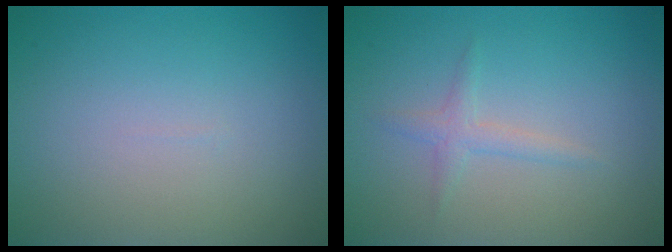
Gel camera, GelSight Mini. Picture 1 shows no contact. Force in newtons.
{"total": 1.5, "press": 1.5, "slide": 0.0}